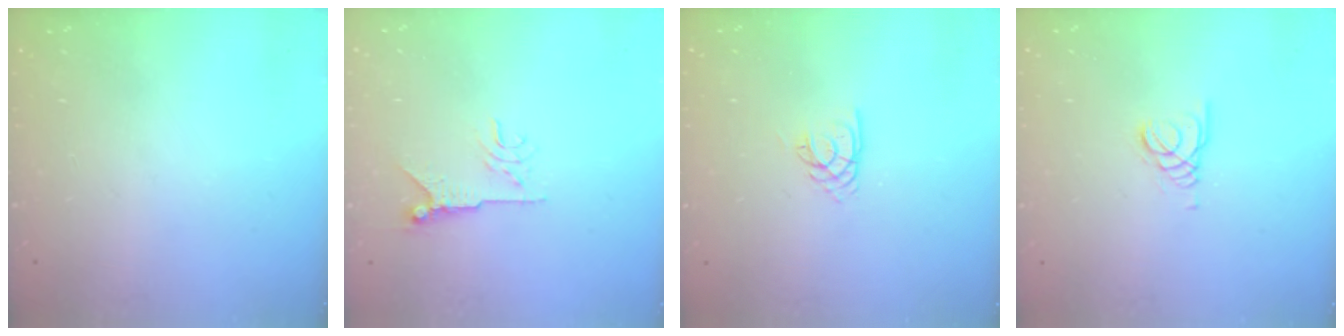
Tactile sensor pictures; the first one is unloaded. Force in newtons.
{"total": 7.3, "press": 7.3, "slide": 0.6}
{"total": 1.9, "press": 1.9, "slide": 0.2}
{"total": 1.5, "press": 1.5, "slide": 0.1}